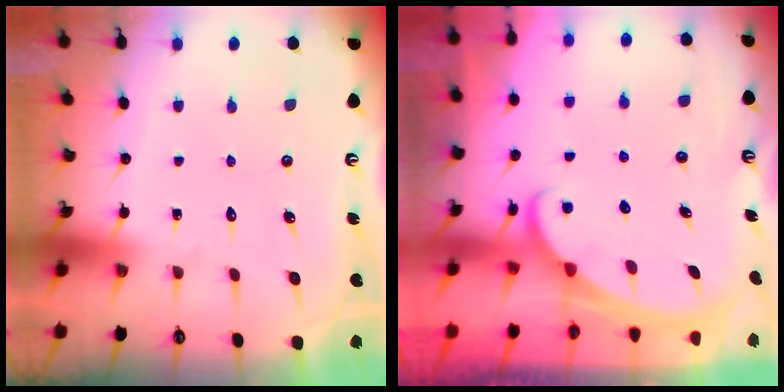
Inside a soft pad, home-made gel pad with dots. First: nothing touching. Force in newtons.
{"total": 2.4, "press": 2.4, "slide": 0.3}